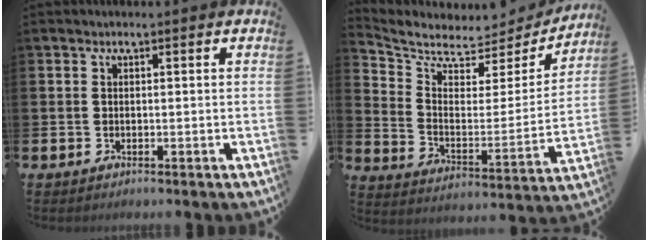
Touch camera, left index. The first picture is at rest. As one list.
[{"total": 6.0, "force": [5.4, 2.4, 0.8], "torque": [-0.058, -0.052, 0.087]}]